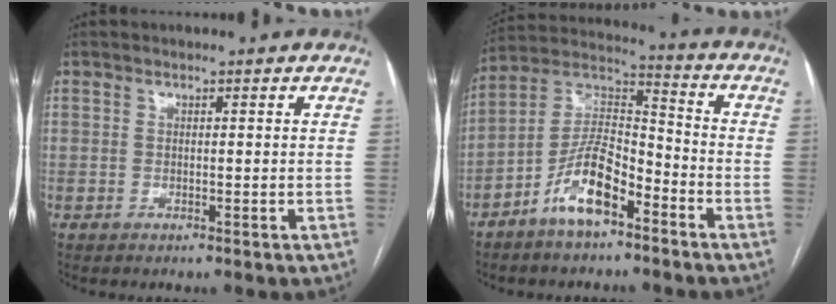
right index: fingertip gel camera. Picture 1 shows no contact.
{"total": 11.4, "force": [-6.5, 4.1, 8.4], "torque": [-0.174, 0.016, -0.123]}